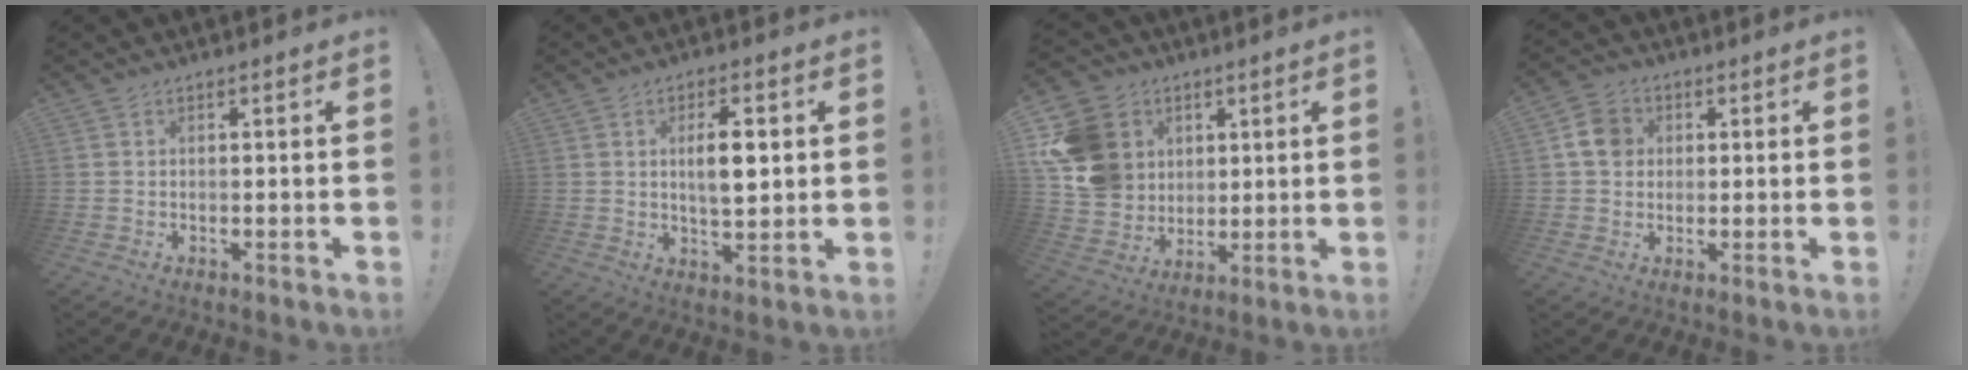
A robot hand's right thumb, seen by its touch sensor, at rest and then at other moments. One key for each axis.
{"total": 8.1, "fx": 1.6, "fy": 3.2, "fz": 7.3, "tx": -0.115, "ty": -0.006, "tz": 0.020}
{"total": 16.2, "fx": 4.3, "fy": 14.3, "fz": 6.2, "tx": -0.099, "ty": -0.014, "tz": 0.103}
{"total": 7.7, "fx": 1.6, "fy": 6.7, "fz": 3.5, "tx": -0.046, "ty": 0.010, "tz": 0.034}